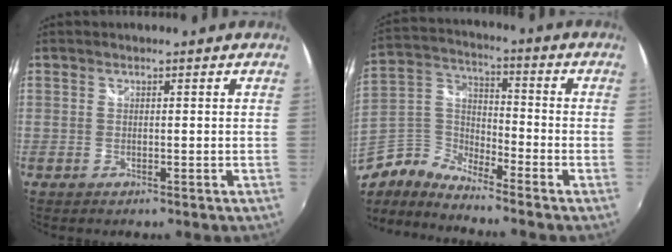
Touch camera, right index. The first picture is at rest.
{"total": 6.5, "force": [-5.1, 3.4, 2.3], "torque": [-0.061, 0.024, -0.124]}